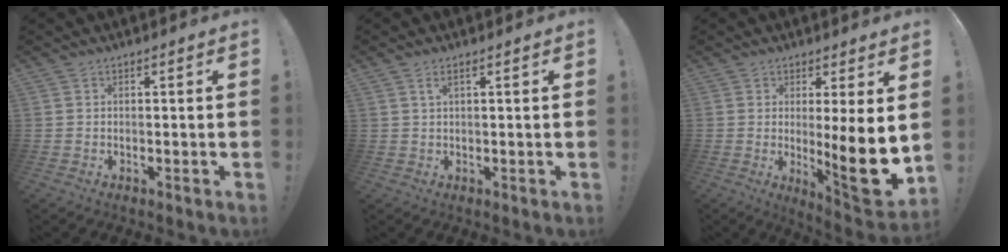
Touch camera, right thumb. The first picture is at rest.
{"total": 2.0, "force": [0.9, 0.5, 1.7], "torque": [-0.030, -0.001, 0.014]}
{"total": 13.5, "force": [-0.4, 1.3, 13.4], "torque": [-0.169, -0.024, -0.002]}